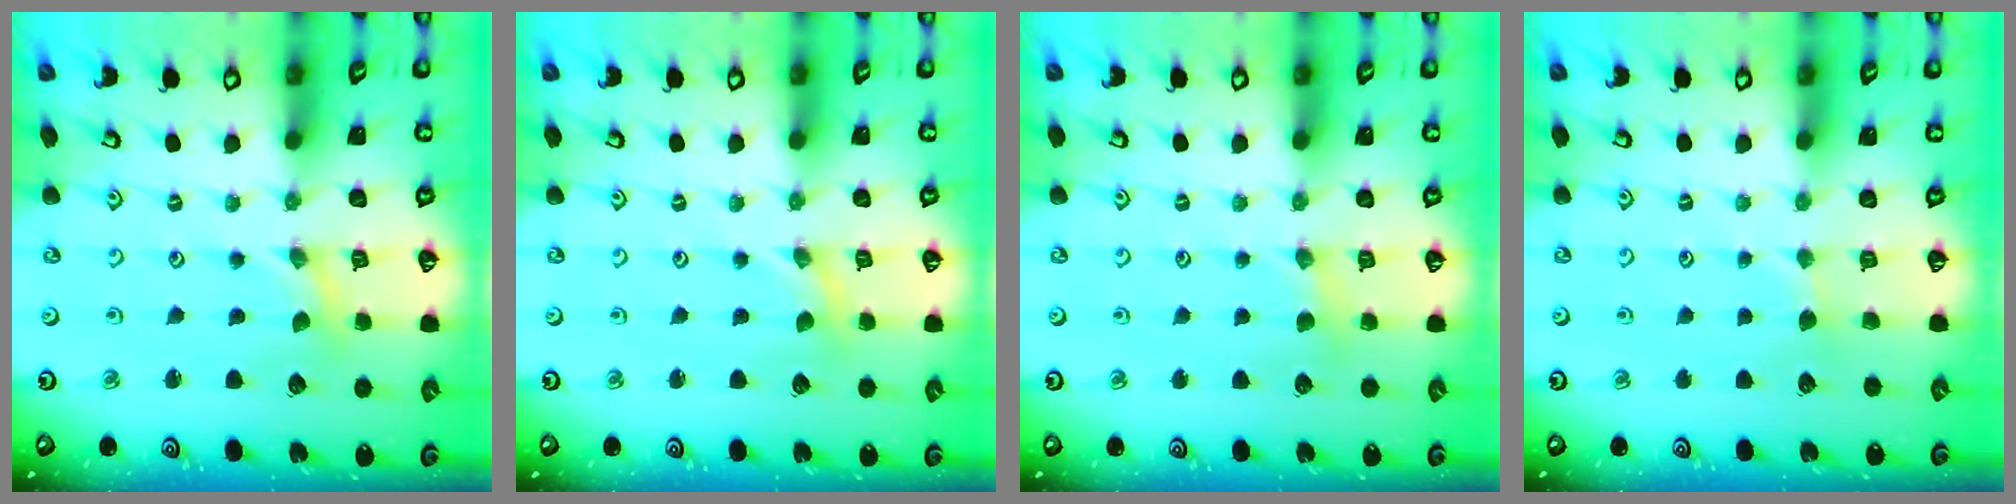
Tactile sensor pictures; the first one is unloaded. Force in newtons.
{"total": 0.0}
{"total": 4.0, "press": 4.0, "slide": 0.6}
{"total": 1.3, "press": 1.3, "slide": 0.2}